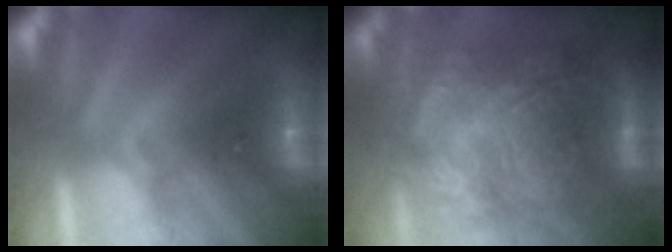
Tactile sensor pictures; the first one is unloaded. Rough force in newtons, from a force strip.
{"total": 7.2}